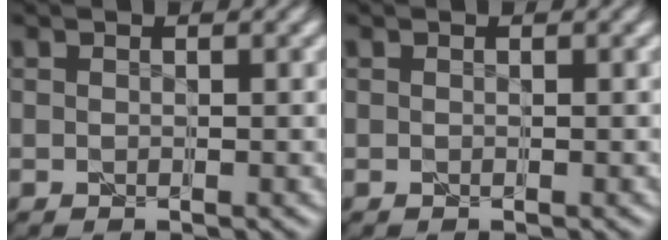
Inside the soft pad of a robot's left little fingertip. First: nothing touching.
{"total": 0.0}